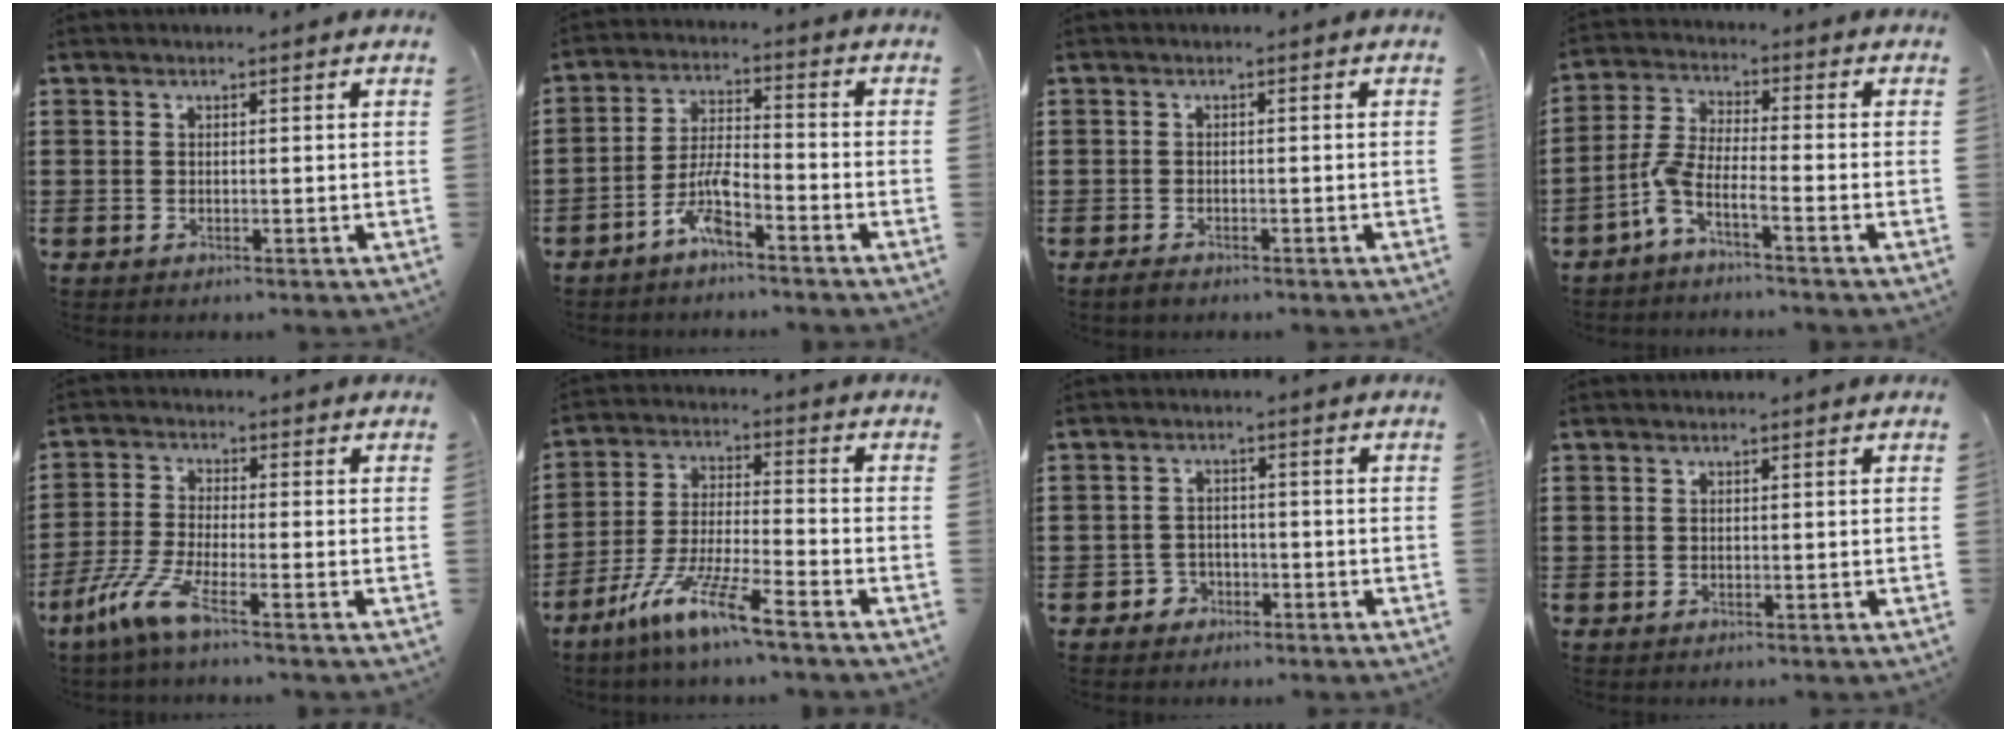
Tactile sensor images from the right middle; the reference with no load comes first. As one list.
[{"total": 5.8, "force": [-4.1, 1.0, 4.1], "torque": [-0.098, 0.000, -0.082]}, {"total": 1.3, "force": [-1.1, 0.6, 0.4], "torque": [-0.010, 0.001, -0.023]}, {"total": 4.9, "force": [-3.4, 0.6, 3.5], "torque": [-0.098, -0.014, -0.073]}, {"total": 7.3, "force": [-4.8, 1.2, 5.3], "torque": [-0.126, -0.013, -0.096]}, {"total": 10.2, "force": [-7.9, 0.5, 6.4], "torque": [-0.135, -0.003, -0.157]}, {"total": 2.6, "force": [-2.0, 1.7, 0.2], "torque": [-0.012, 0.004, -0.045]}, {"total": 0.0}]